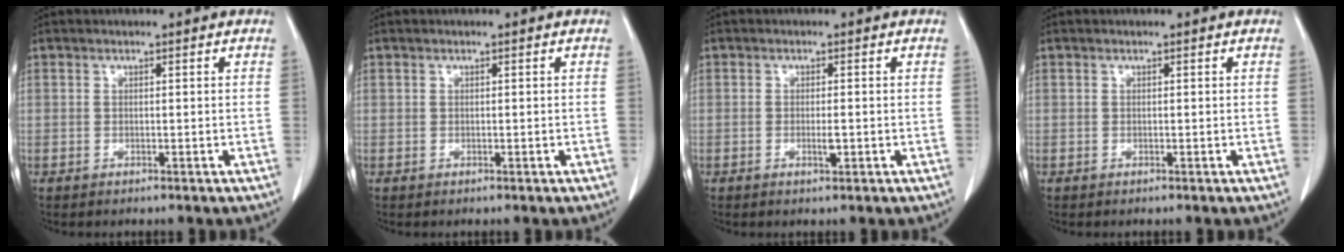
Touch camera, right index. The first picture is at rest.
{"total": 0.0}
{"total": 0.8, "force": [-0.4, -0.1, 0.7], "torque": [-0.016, 0.001, -0.005]}
{"total": 0.0}